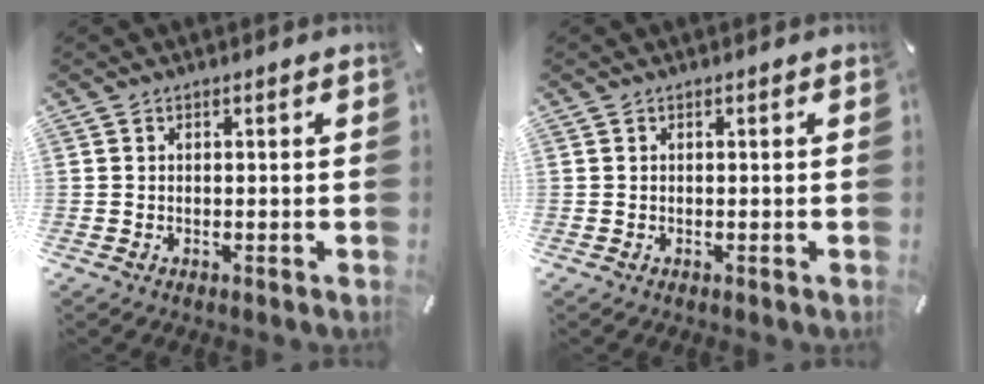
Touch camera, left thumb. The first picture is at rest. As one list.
[{"total": 0.0}]